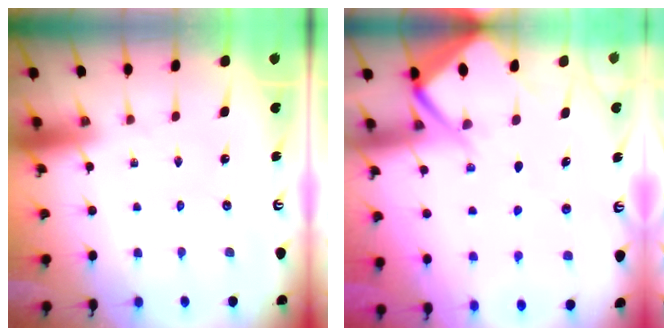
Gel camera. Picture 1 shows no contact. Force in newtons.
{"total": 9.0, "press": 9.0, "slide": 0.9}